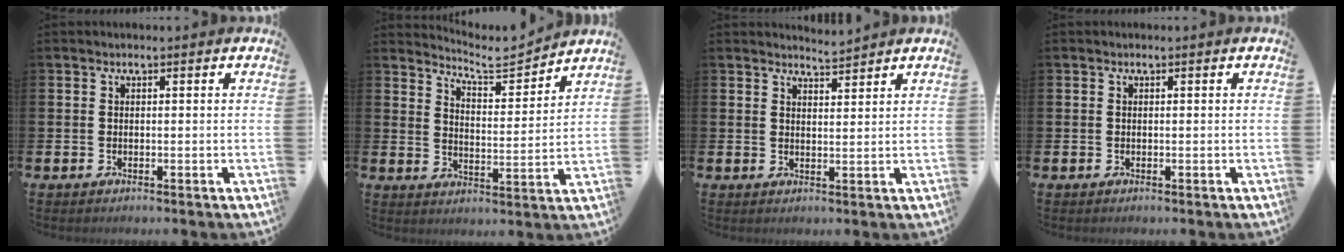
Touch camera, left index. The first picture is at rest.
{"total": 5.8, "force": [5.7, 0.6, 1.1], "torque": [-0.039, -0.044, 0.096]}
{"total": 3.5, "force": [3.5, -0.1, -0.1], "torque": [0.005, -0.025, 0.062]}
{"total": 0.0}